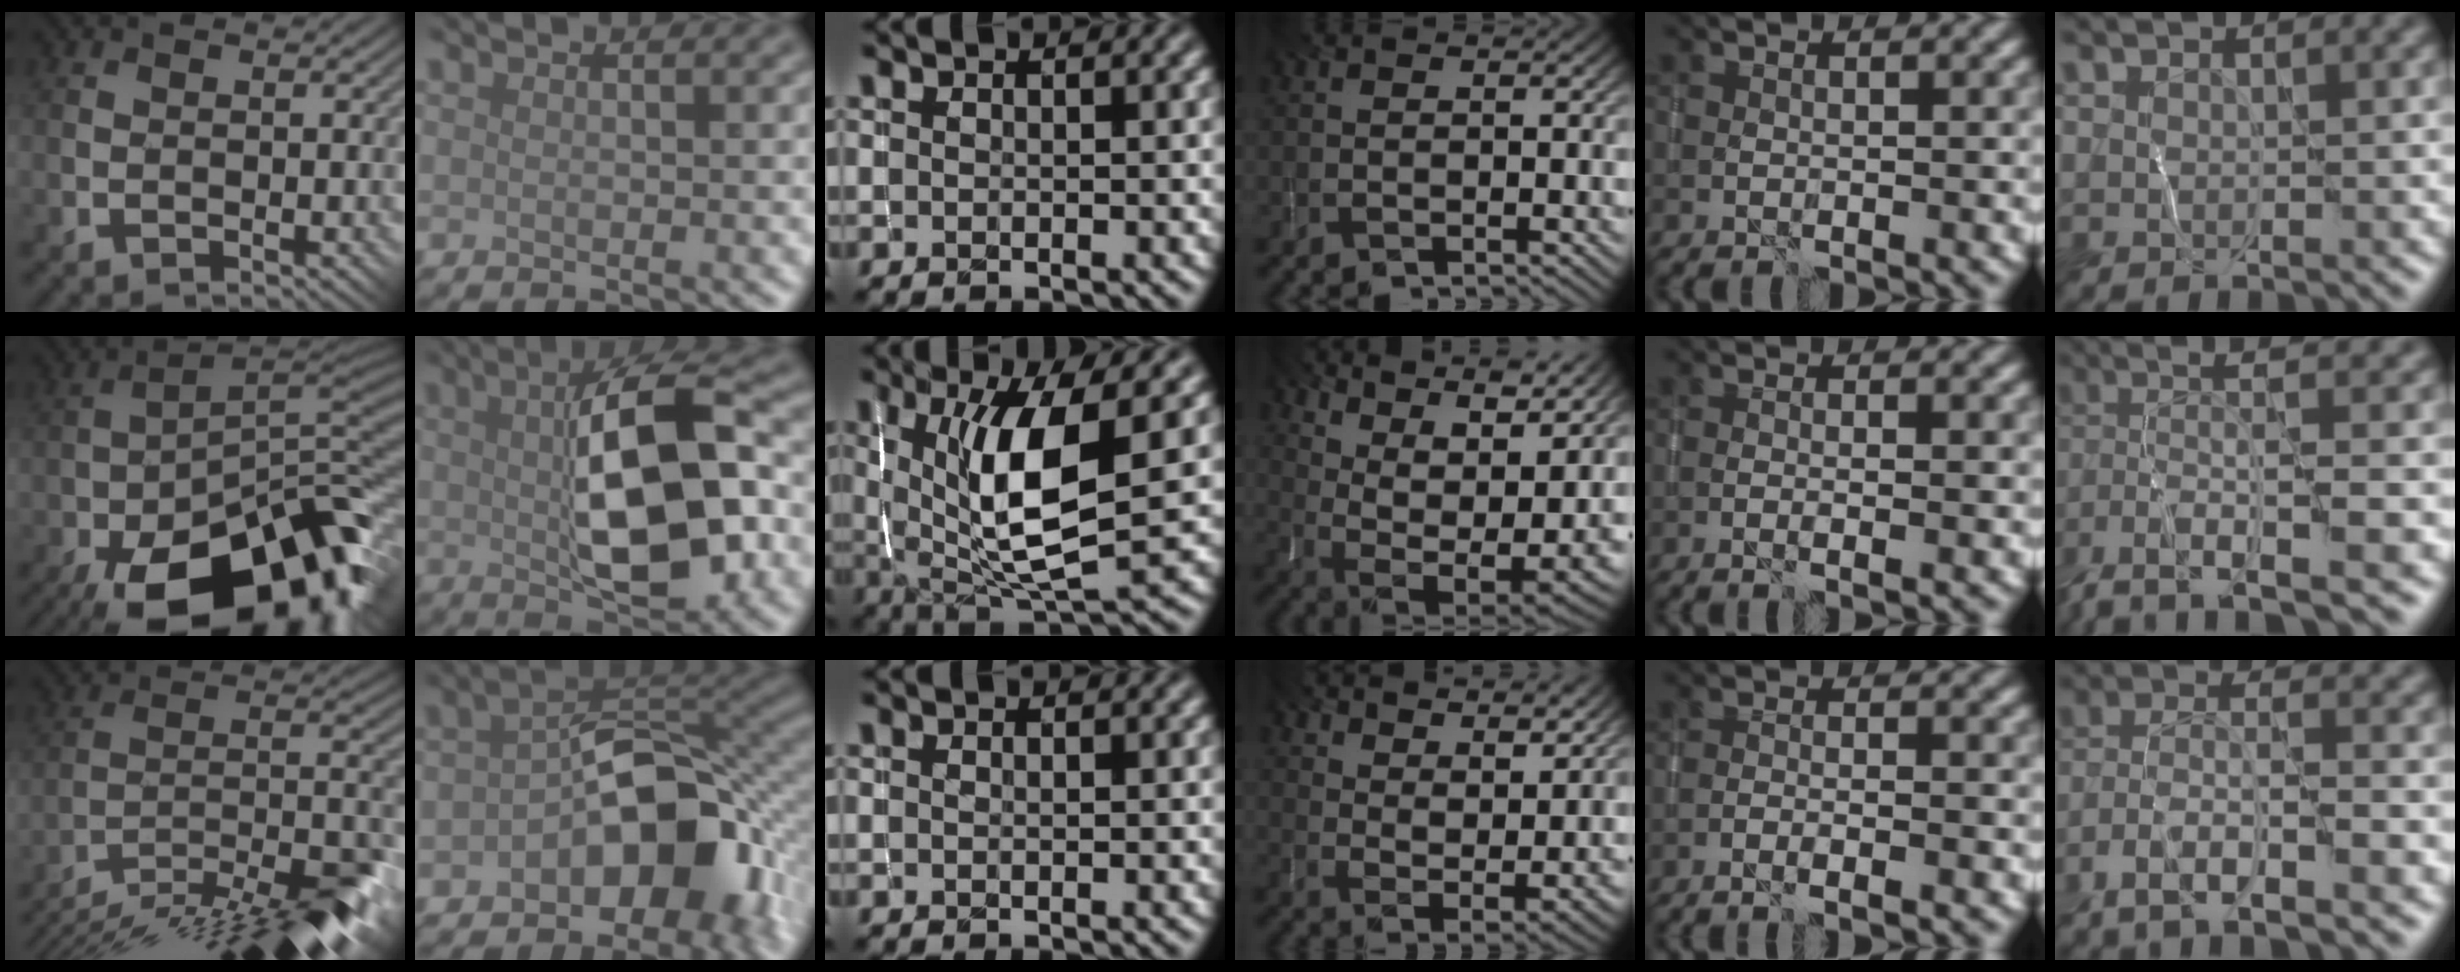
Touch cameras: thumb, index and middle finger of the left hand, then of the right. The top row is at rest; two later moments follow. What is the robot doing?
{"motion": "wrap", "object": "yarn"}